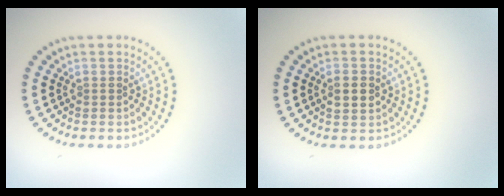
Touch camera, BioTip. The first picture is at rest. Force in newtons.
{"total": 1.8, "press": 1.8, "slide": 0.3}